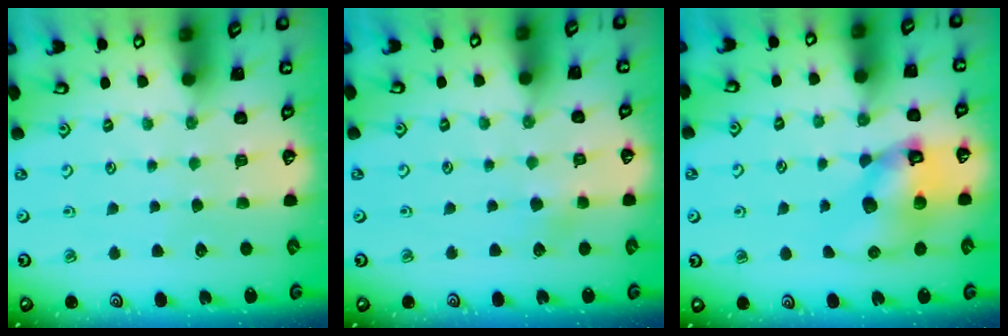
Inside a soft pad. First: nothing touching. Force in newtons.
{"total": 4.4, "press": 4.4, "slide": 0.5}
{"total": 11.4, "press": 11.2, "slide": 1.9}